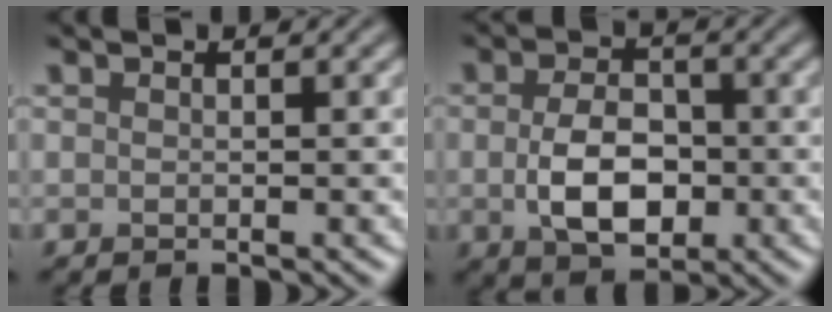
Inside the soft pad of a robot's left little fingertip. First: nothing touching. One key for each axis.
{"total": 5.4, "fx": -0.9, "fy": 3.5, "fz": 4.1, "tx": -0.084, "ty": -0.007, "tz": -0.017}